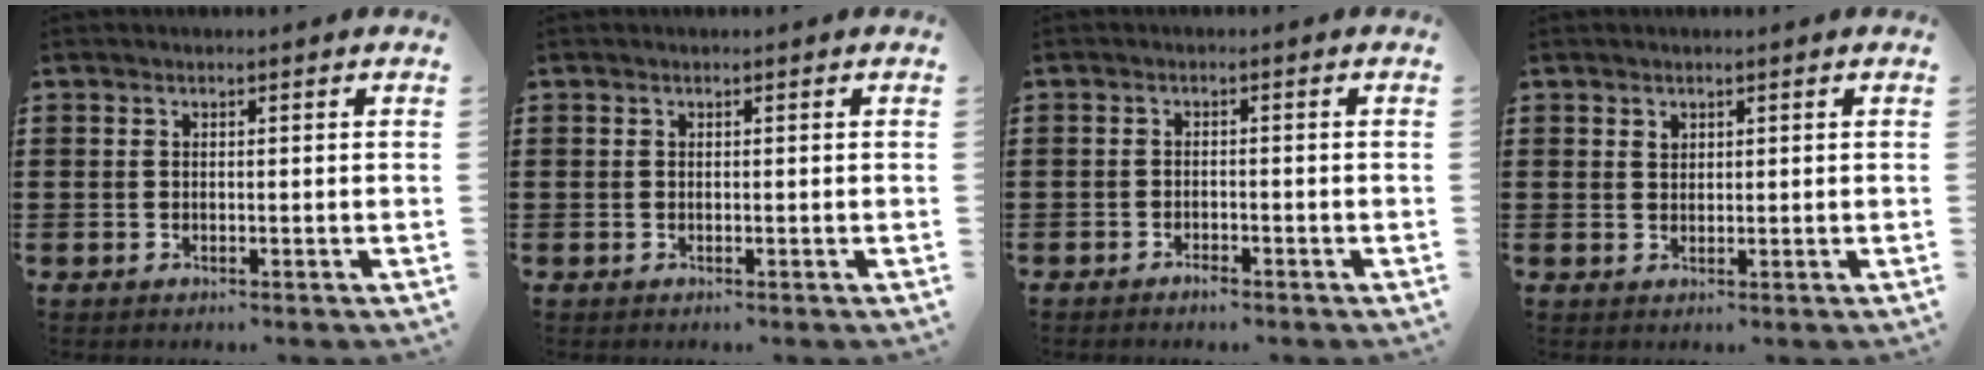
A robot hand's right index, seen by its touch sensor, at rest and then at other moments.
{"total": 0.0}
{"total": 1.3, "force": [-1.2, 0.3, 0.5], "torque": [-0.014, -0.003, -0.022]}
{"total": 1.1, "force": [0.8, 0.7, 0.2], "torque": [-0.006, 0.003, 0.015]}